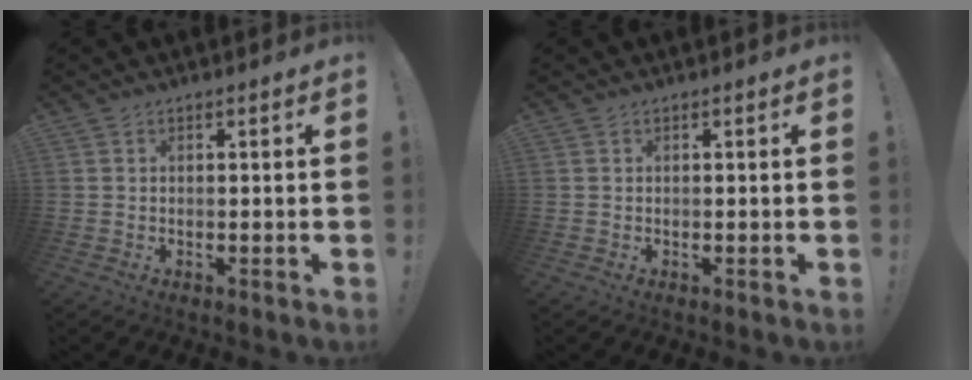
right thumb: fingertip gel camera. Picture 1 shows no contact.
{"total": 0.0}